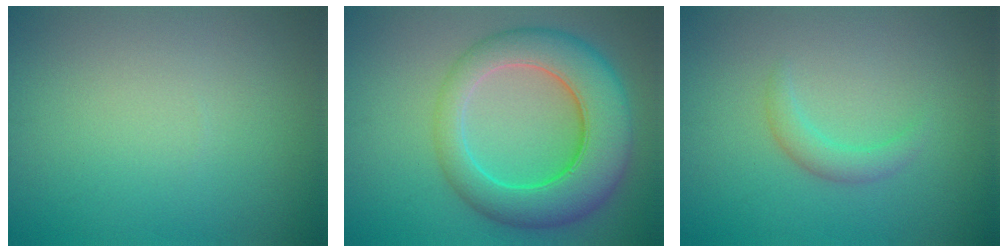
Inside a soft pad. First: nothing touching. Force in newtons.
{"total": 9.0, "press": 9.0, "slide": 0.4}
{"total": 1.7, "press": 1.7, "slide": 0.3}